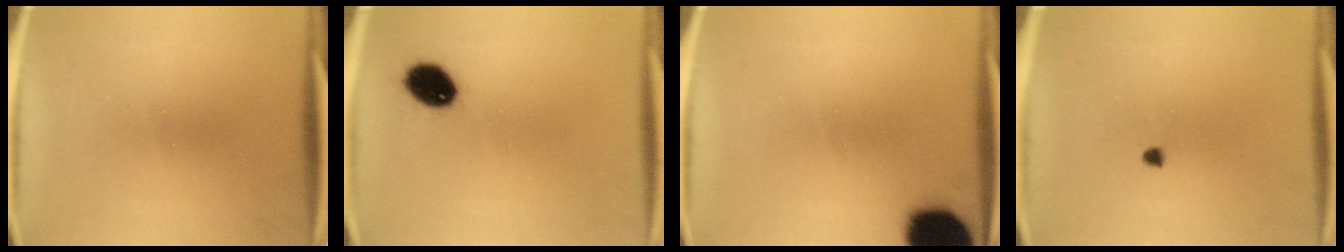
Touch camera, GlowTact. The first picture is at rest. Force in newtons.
{"total": 8.1}
{"total": 18.0}
{"total": 1.0}